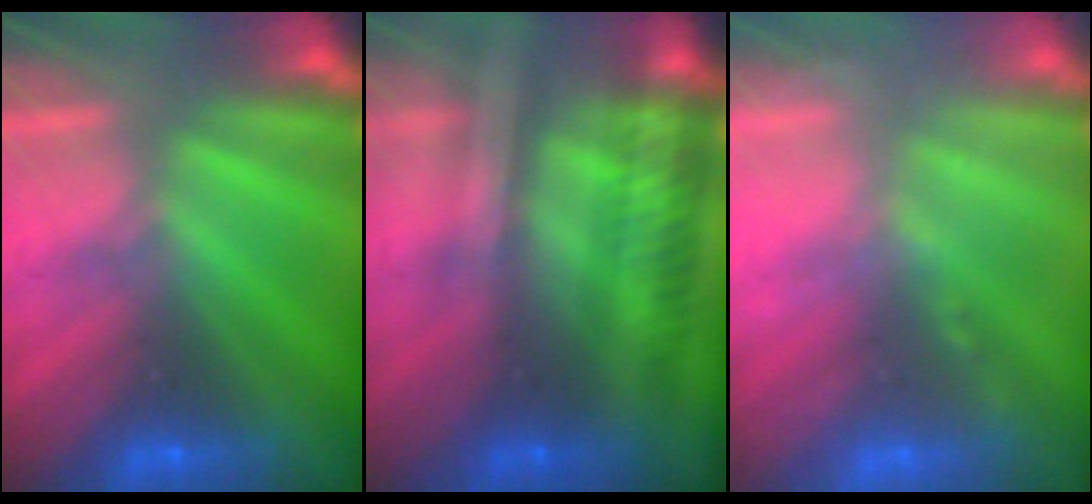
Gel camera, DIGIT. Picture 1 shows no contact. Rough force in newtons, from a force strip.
{"total": 2.4}
{"total": 2.3}